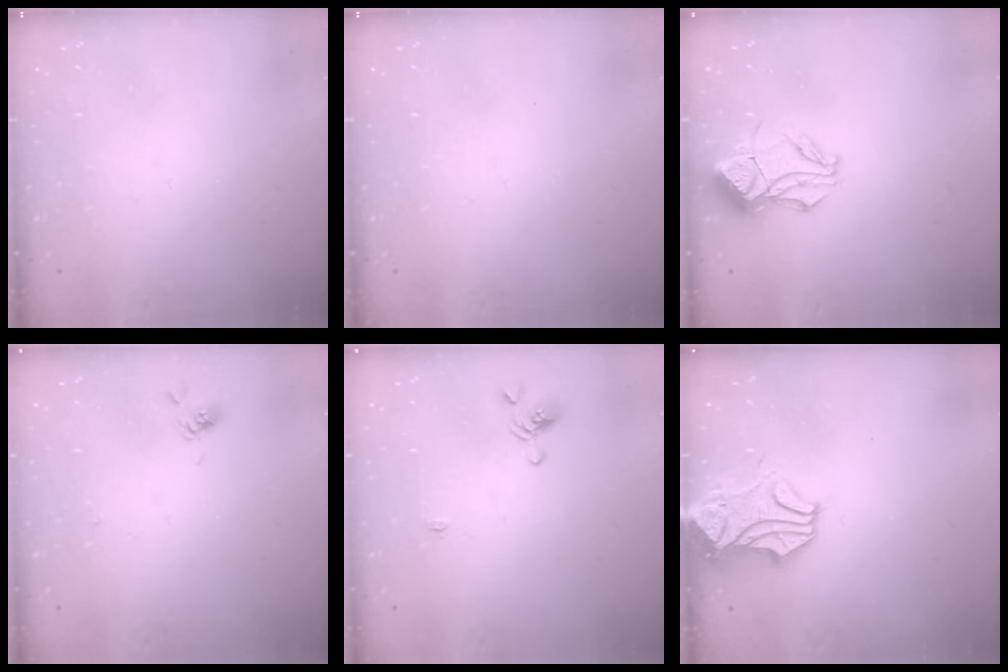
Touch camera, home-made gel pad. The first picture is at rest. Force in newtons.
{"total": 0.0}
{"total": 13.1, "press": 13.1, "slide": 0.2}
{"total": 3.4, "press": 3.3, "slide": 0.4}
{"total": 2.2, "press": 2.2, "slide": 0.4}
{"total": 1.9, "press": 1.2, "slide": 1.5}